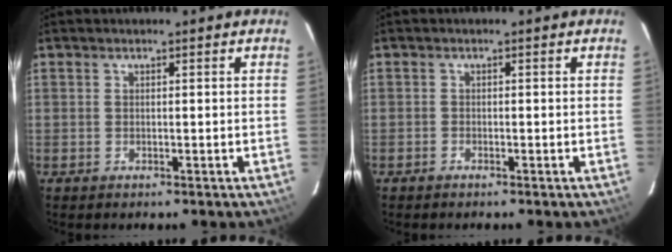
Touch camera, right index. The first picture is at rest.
{"total": 0.6, "force": [-0.6, 0.3, 0.0], "torque": [0.000, 0.004, -0.013]}